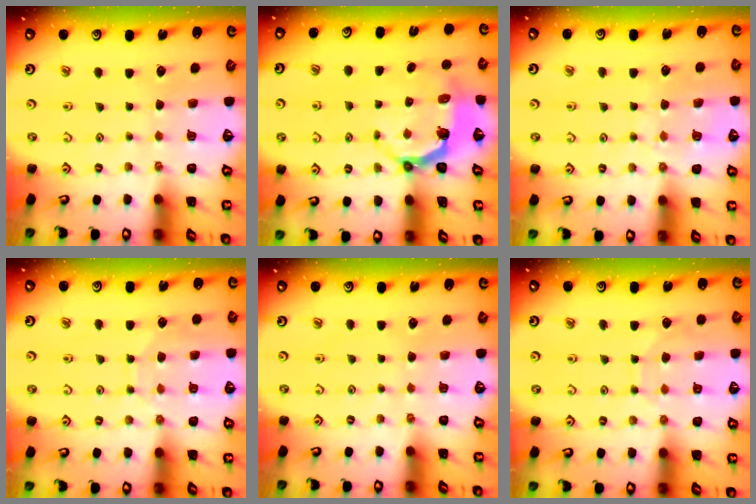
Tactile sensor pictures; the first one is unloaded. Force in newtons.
{"total": 4.3, "press": 2.9, "slide": 3.3}
{"total": 6.6, "press": 6.6, "slide": 0.5}
{"total": 7.9, "press": 7.8, "slide": 0.5}
{"total": 0.0}
{"total": 6.3, "press": 6.3, "slide": 0.4}